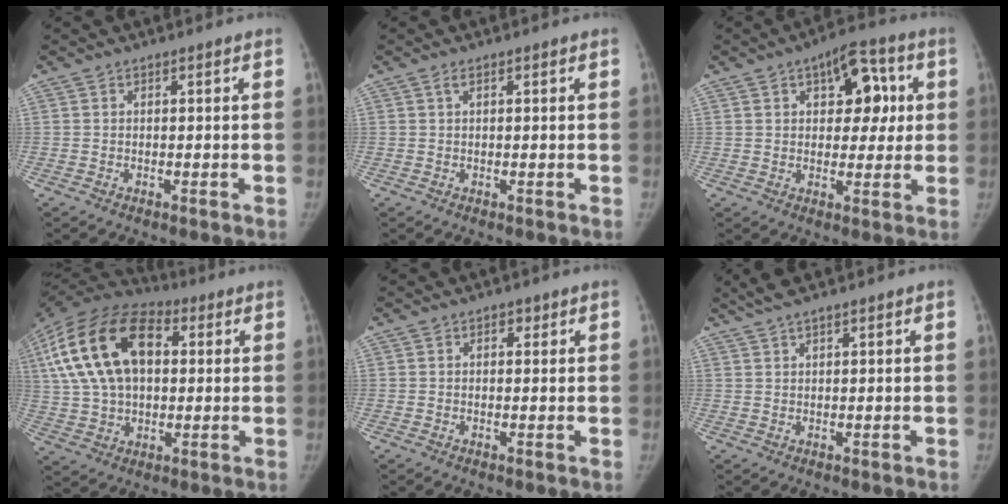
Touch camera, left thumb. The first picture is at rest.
{"total": 0.9, "force": [0.5, 0.2, 0.7], "torque": [-0.017, 0.008, 0.009]}
{"total": 11.1, "force": [3.2, 6.5, 8.4], "torque": [-0.070, 0.009, 0.038]}
{"total": 22.4, "force": [5.3, 13.6, 17.0], "torque": [-0.321, 0.018, 0.086]}
{"total": 1.4, "force": [0.7, 0.9, 0.8], "torque": [-0.002, 0.000, 0.007]}
{"total": 3.6, "force": [2.8, 0.3, 2.2], "torque": [-0.049, 0.011, 0.059]}